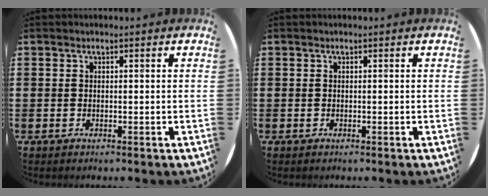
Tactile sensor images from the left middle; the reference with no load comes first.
{"total": 0.0}